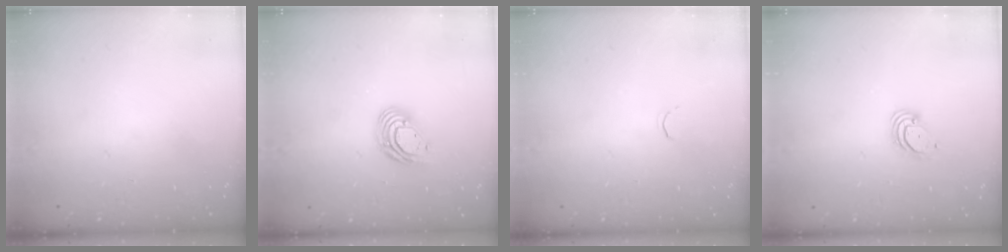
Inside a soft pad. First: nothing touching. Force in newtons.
{"total": 10.5, "press": 10.4, "slide": 1.9}
{"total": 1.7, "press": 1.6, "slide": 0.5}
{"total": 4.1, "press": 4.0, "slide": 0.3}